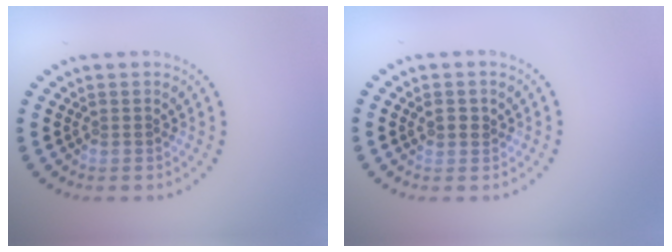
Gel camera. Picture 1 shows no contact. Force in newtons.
{"total": 0.9, "press": 0.8, "slide": 0.3}